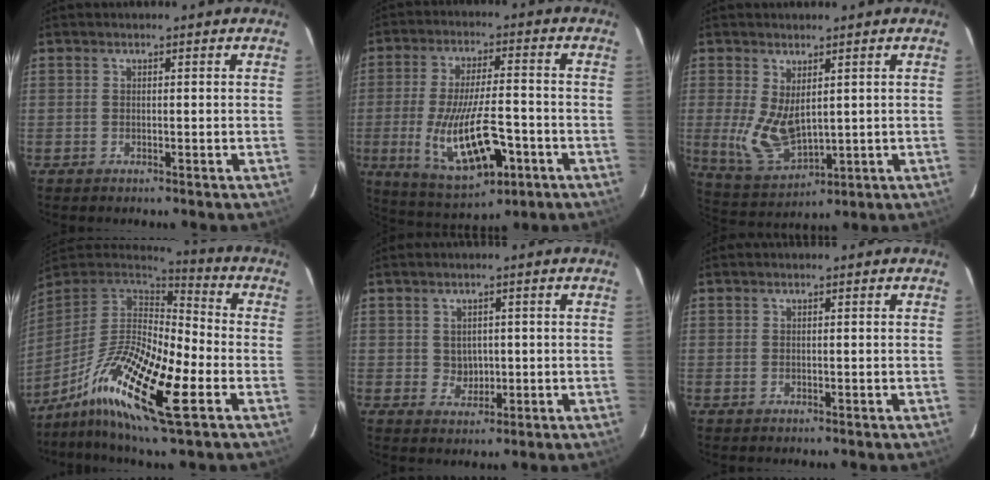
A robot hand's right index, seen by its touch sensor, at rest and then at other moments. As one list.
[{"total": 16.4, "force": [-5.5, 5.9, 14.2], "torque": [-0.287, -0.026, -0.077]}, {"total": 8.6, "force": [1.1, 4.6, 7.2], "torque": [-0.146, -0.016, 0.040]}, {"total": 19.6, "force": [-9.5, 4.6, 16.5], "torque": [-0.328, -0.031, -0.186]}, {"total": 2.9, "force": [0.3, 2.7, 1.0], "torque": [-0.013, 0.007, 0.011]}, {"total": 0.0}]